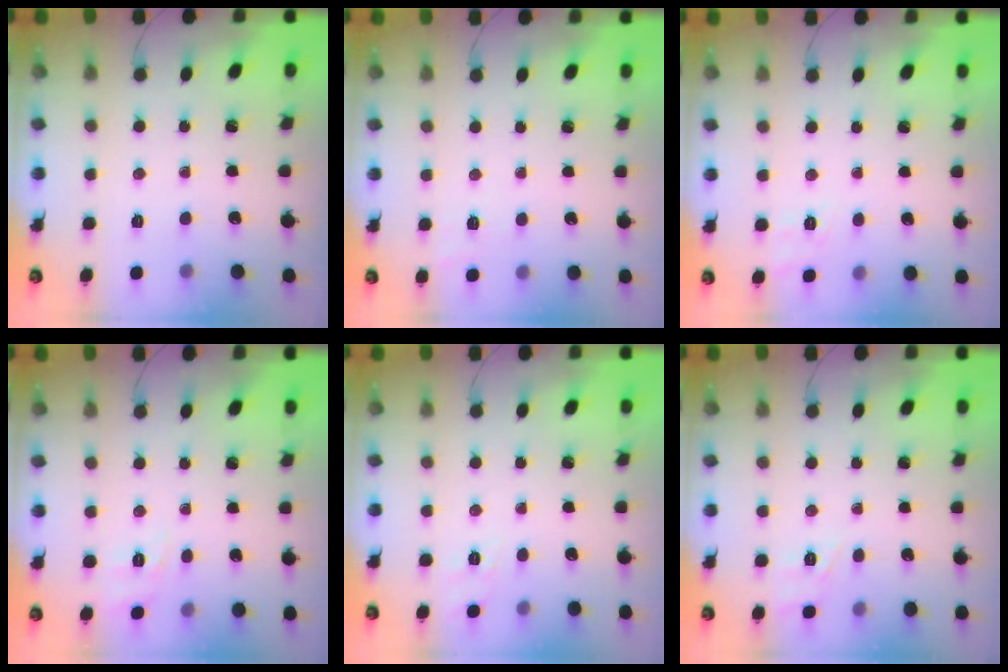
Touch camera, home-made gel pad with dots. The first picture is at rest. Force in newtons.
{"total": 5.7, "press": 5.4, "slide": 1.7}
{"total": 2.5, "press": 1.8, "slide": 1.8}
{"total": 2.0, "press": 0.4, "slide": 1.9}
{"total": 8.6, "press": 8.3, "slide": 2.2}
{"total": 2.9, "press": 2.3, "slide": 1.8}